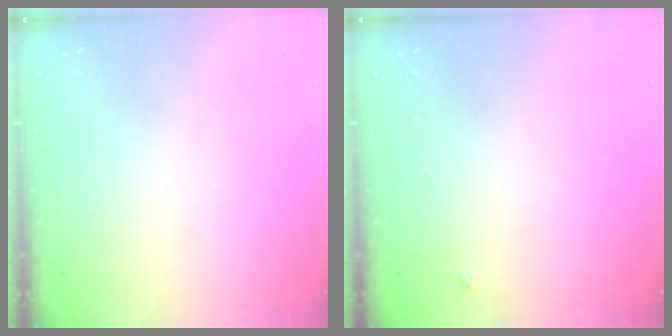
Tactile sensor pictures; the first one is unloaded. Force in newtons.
{"total": 2.0, "press": 2.0, "slide": 0.3}